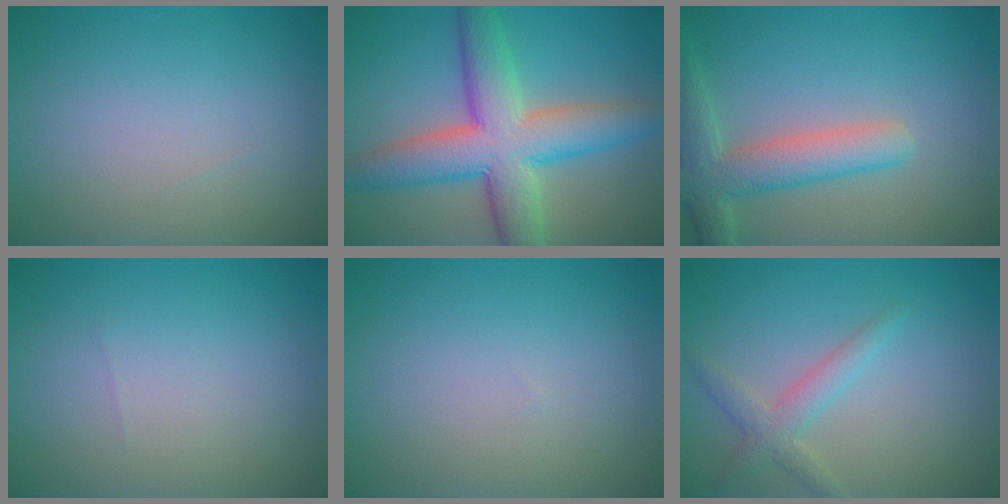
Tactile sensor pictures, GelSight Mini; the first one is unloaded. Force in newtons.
{"total": 9.5, "press": 9.5, "slide": 0.4}
{"total": 5.3, "press": 5.3, "slide": 0.4}
{"total": 0.0}
{"total": 0.0}
{"total": 2.5, "press": 2.5, "slide": 0.2}